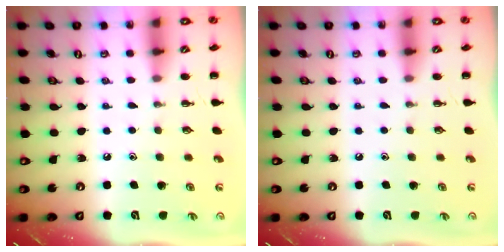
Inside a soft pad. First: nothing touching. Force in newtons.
{"total": 0.0}